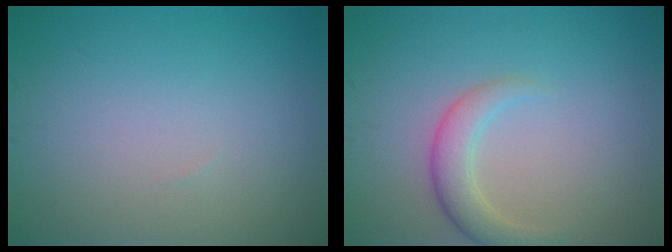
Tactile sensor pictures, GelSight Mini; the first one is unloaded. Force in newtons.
{"total": 2.8, "press": 2.8, "slide": 0.1}